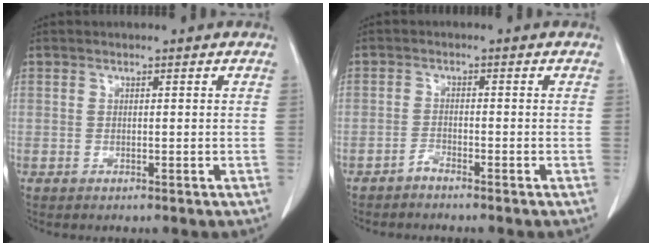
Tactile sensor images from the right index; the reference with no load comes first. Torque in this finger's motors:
{"motor_torque": [0.17, -0.16, 0.04, 0.01]}